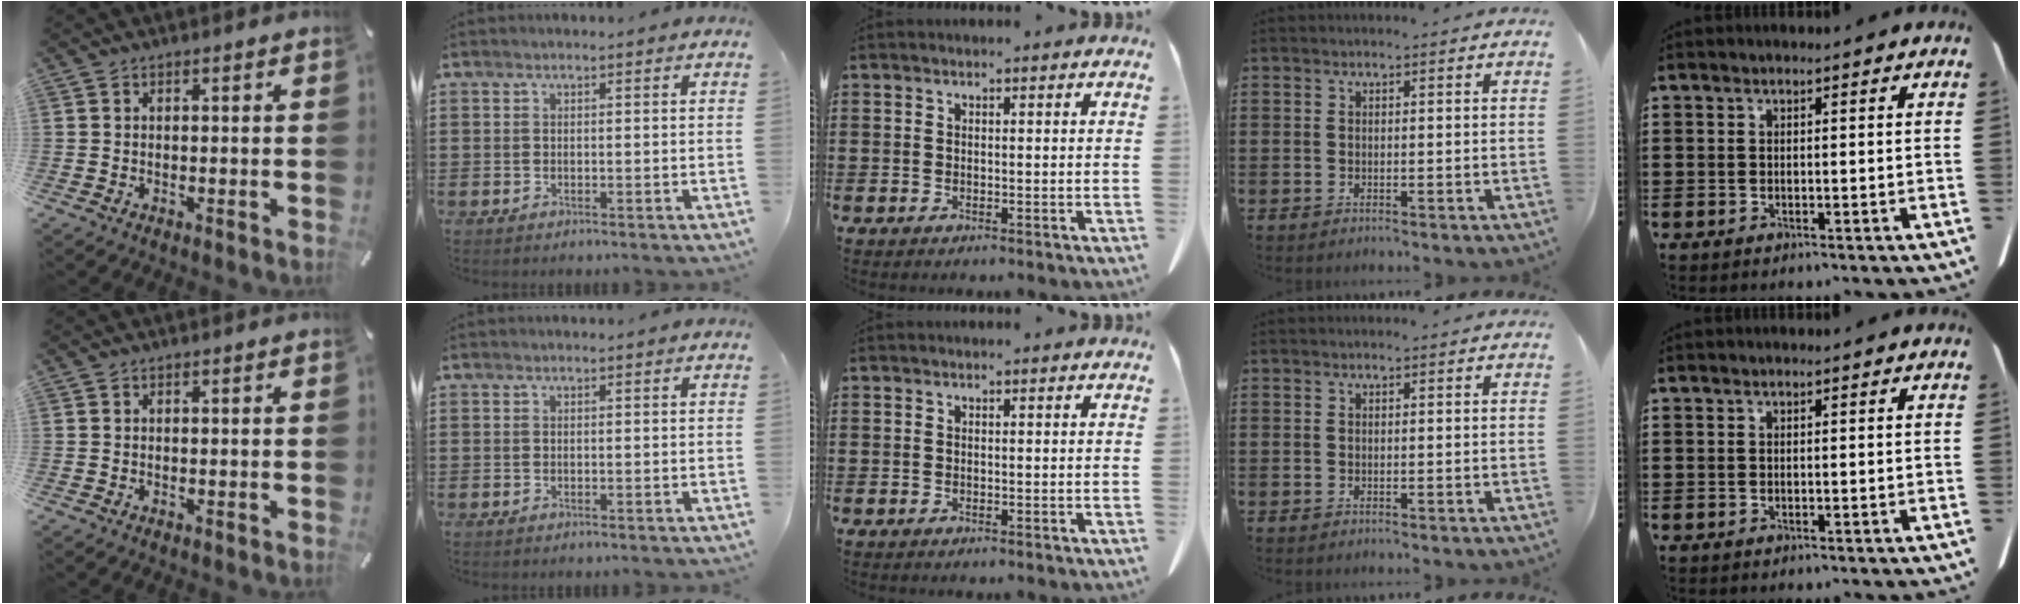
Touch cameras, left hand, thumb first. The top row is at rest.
{}